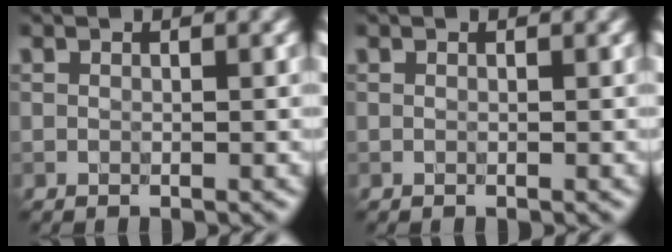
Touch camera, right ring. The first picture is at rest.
{"total": 0.0}